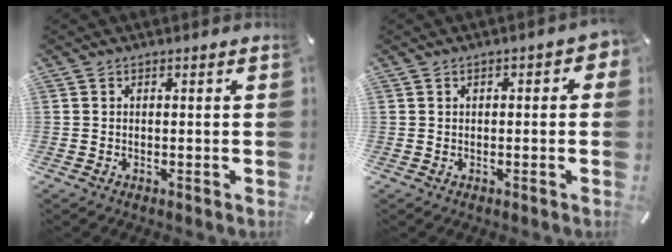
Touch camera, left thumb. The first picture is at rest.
{"total": 2.0, "force": [-0.3, 1.3, 1.5], "torque": [-0.018, 0.004, -0.009]}